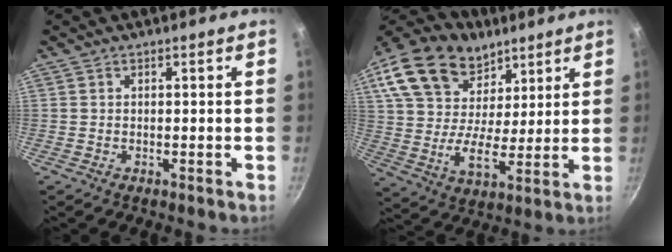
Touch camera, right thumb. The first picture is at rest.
{"total": 25.7, "force": [15.5, 16.4, 12.2], "torque": [-0.241, -0.016, 0.278]}